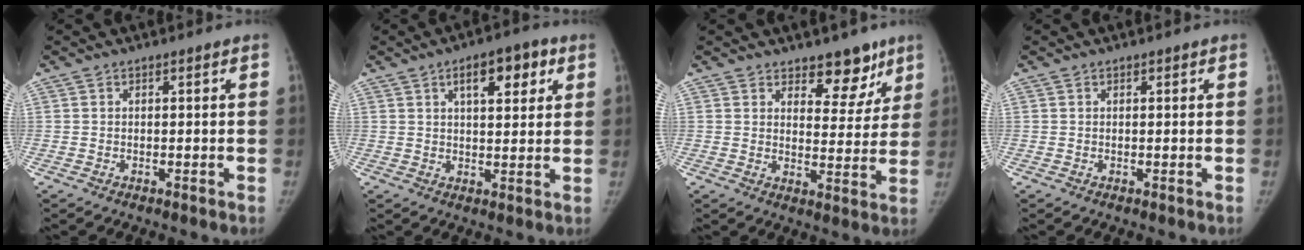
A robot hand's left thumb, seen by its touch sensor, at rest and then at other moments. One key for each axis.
{"total": 8.6, "fx": 3.8, "fy": 3.7, "fz": 6.8, "tx": -0.076, "ty": -0.005, "tz": 0.053}
{"total": 8.2, "fx": 5.9, "fy": 4.4, "fz": 3.7, "tx": -0.002, "ty": -0.036, "tz": 0.082}
{"total": 0.0}